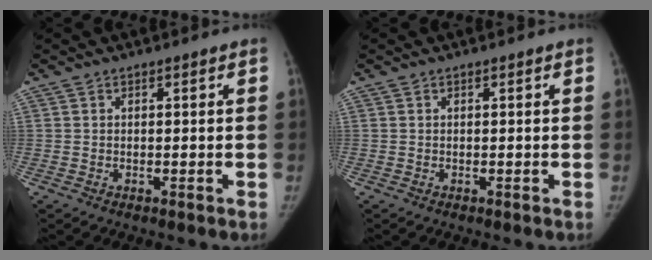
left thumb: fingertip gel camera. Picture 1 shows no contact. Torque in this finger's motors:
{"motor_torque": [0.09, -0.03, 0.28, -0.14, 0.02]}